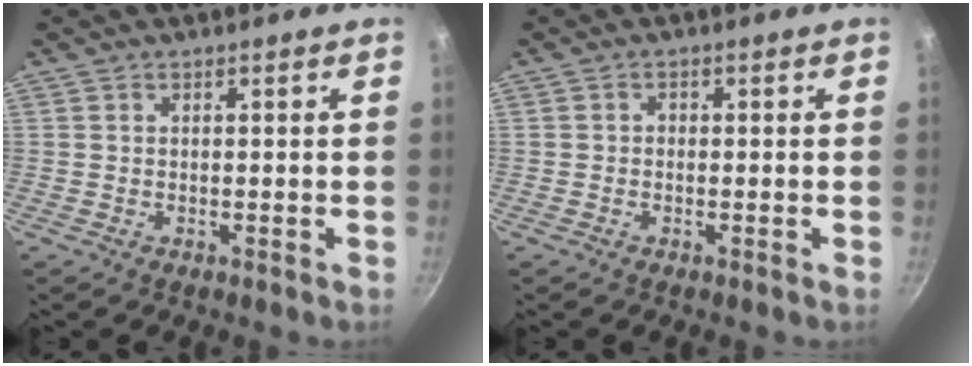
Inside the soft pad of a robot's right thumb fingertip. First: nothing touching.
{"total": 0.8, "force": [-0.2, 0.7, 0.4], "torque": [-0.001, 0.003, -0.008]}